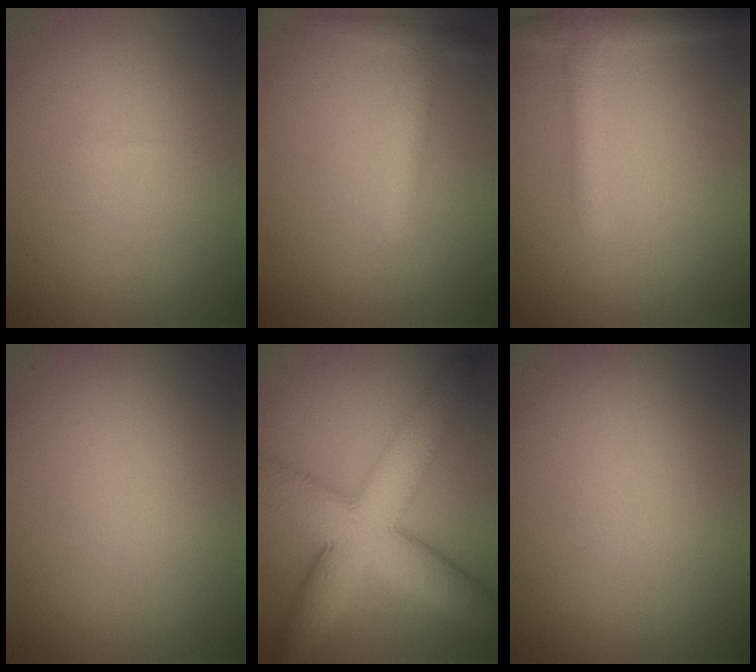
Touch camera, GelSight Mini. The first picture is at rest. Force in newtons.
{"total": 2.0, "press": 2.0, "slide": 0.1}
{"total": 2.6, "press": 2.6, "slide": 0.2}
{"total": 0.0}
{"total": 9.5, "press": 9.5, "slide": 0.2}
{"total": 0.0}